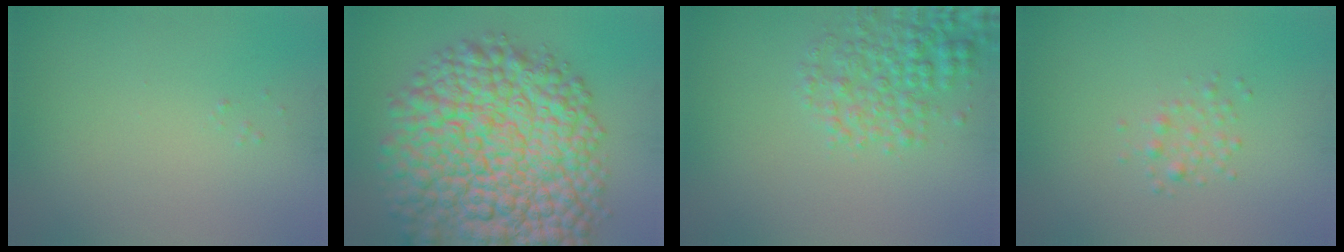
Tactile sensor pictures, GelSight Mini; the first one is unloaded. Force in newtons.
{"total": 16.9, "press": 16.9, "slide": 0.7}
{"total": 3.9, "press": 3.9, "slide": 0.2}
{"total": 1.3, "press": 1.3, "slide": 0.0}